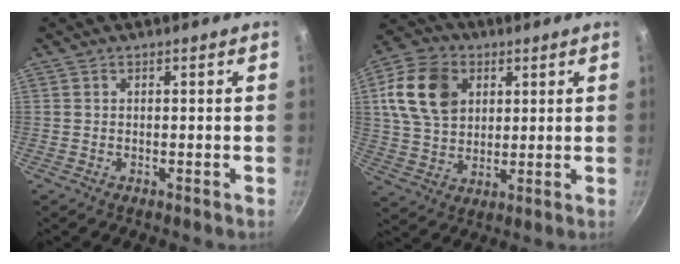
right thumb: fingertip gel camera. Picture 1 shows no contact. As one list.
[{"total": 14.2, "force": [4.3, 10.5, 8.6], "torque": [-0.140, -0.002, 0.076]}]